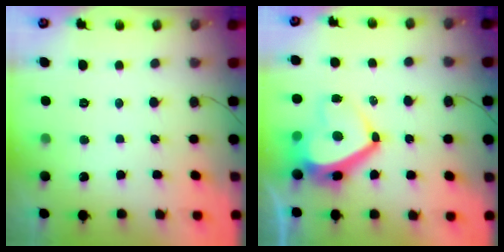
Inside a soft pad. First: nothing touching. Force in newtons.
{"total": 12.6, "press": 12.6, "slide": 1.5}